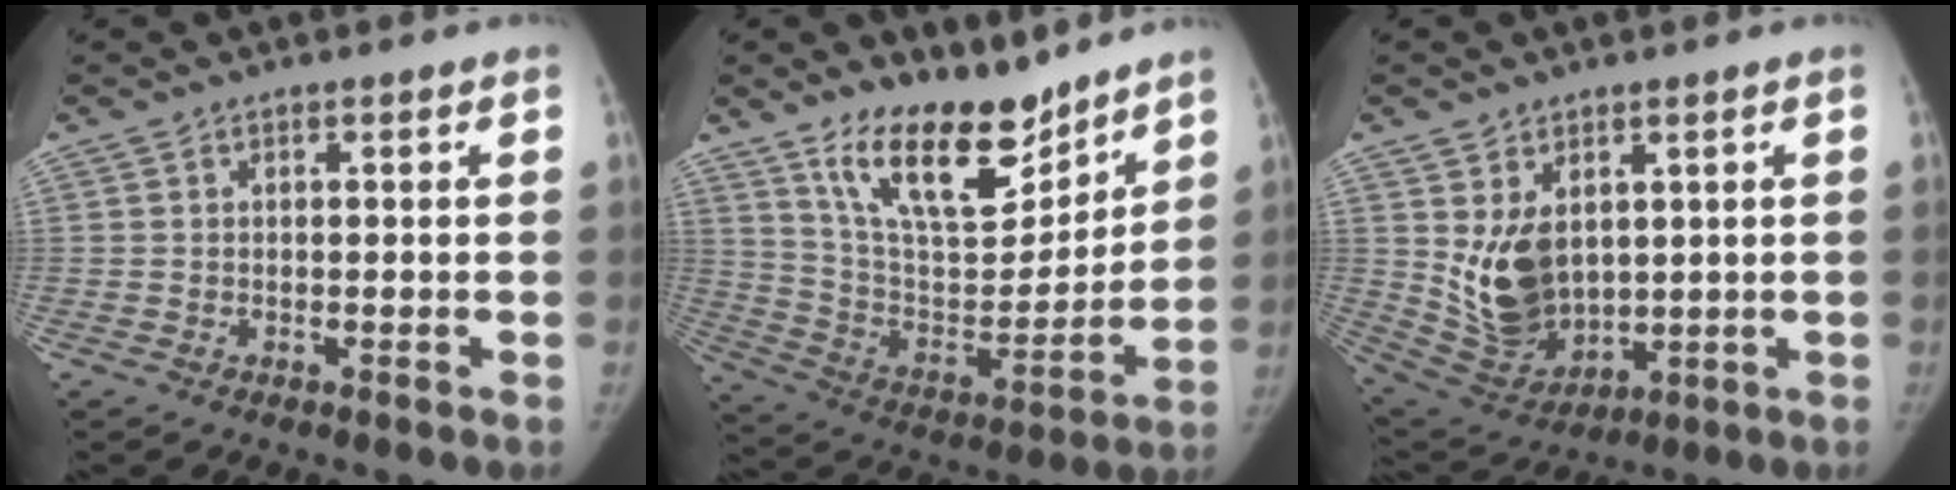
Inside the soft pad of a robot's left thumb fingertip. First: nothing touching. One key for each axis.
{"total": 19.3, "fx": 14.0, "fy": 7.9, "fz": 10.6, "tx": -0.132, "ty": -0.089, "tz": 0.250}
{"total": 11.3, "fx": 2.5, "fy": 7.8, "fz": 7.8, "tx": -0.112, "ty": -0.028, "tz": 0.075}